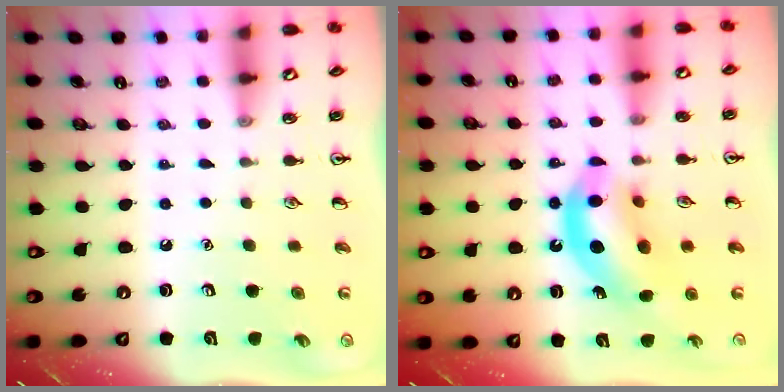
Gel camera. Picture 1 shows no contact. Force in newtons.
{"total": 13.1, "press": 12.5, "slide": 4.0}